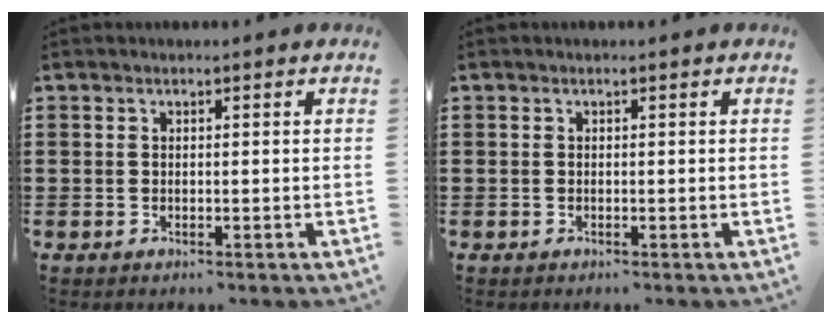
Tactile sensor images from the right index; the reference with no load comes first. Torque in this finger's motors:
{"motor_torque": [0.14, 0.26, 0.04, 0.01]}